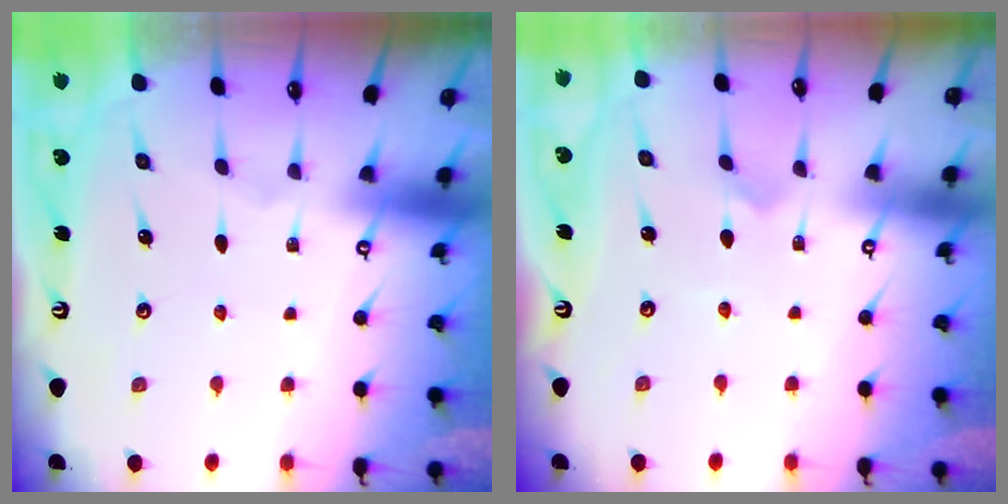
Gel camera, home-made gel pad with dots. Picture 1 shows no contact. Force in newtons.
{"total": 2.7, "press": 2.7, "slide": 0.2}